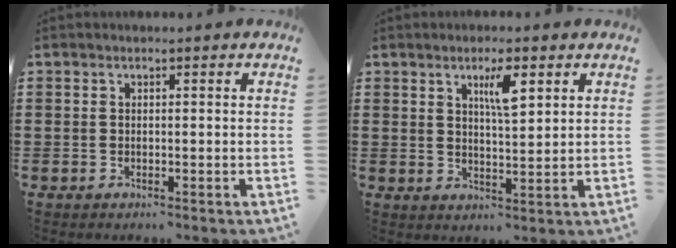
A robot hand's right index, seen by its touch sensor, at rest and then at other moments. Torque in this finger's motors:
{"motor_torque": [0.30, 0.34, 0.22, 0.06]}